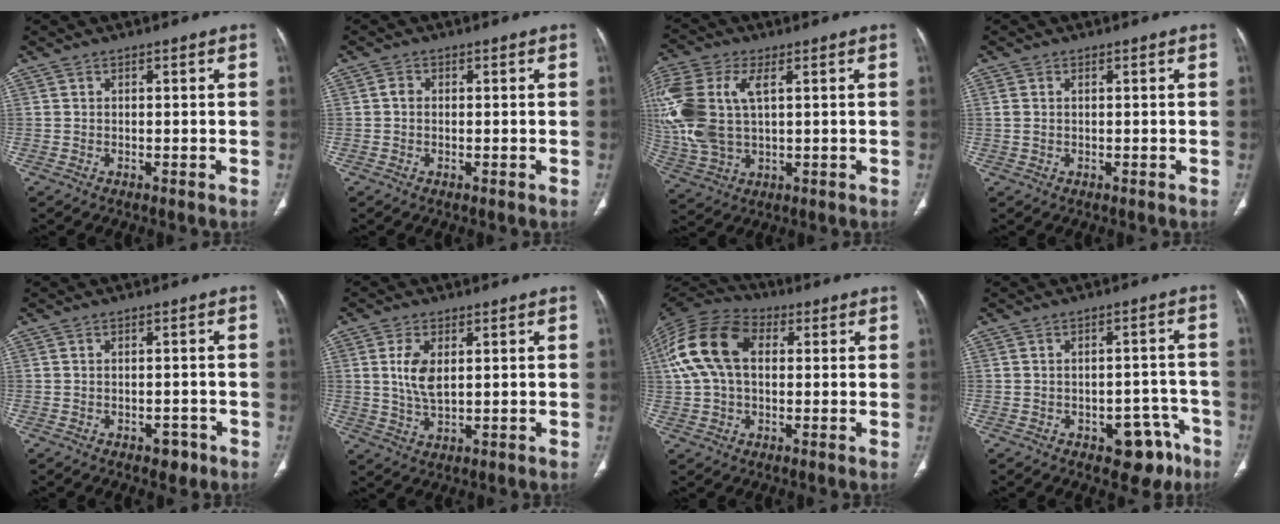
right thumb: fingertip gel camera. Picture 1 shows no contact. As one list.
[{"total": 1.2, "force": [-0.1, 1.0, 0.7], "torque": [-0.009, 0.001, -0.005]}, {"total": 17.4, "force": [3.5, 9.9, 13.9], "torque": [-0.343, 0.004, 0.070]}, {"total": 1.4, "force": [0.2, 0.9, 1.1], "torque": [-0.036, 0.010, 0.011]}, {"total": 2.5, "force": [-1.5, 1.6, 1.3], "torque": [-0.004, 0.007, -0.015]}, {"total": 6.1, "force": [1.4, 3.2, 5.0], "torque": [-0.102, -0.008, 0.031]}, {"total": 15.5, "force": [3.0, 10.1, 11.4], "torque": [-0.229, 0.034, 0.047]}, {"total": 8.4, "force": [-4.7, 4.8, 5.0], "torque": [-0.028, 0.037, -0.053]}]